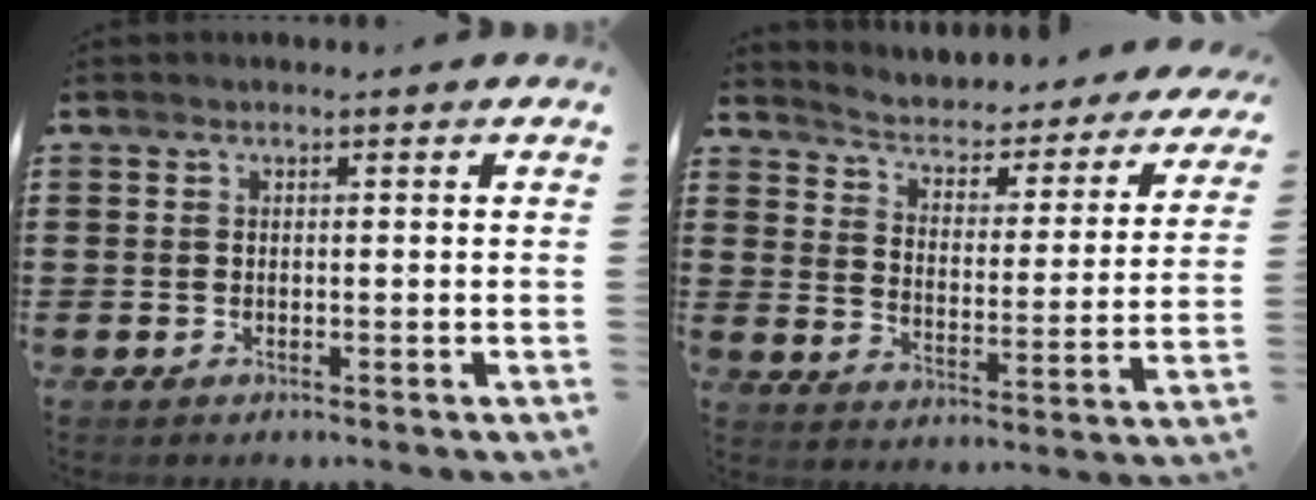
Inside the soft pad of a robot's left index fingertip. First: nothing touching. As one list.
[{"total": 2.2, "force": [1.9, 0.8, 0.8], "torque": [-0.032, -0.028, 0.020]}]